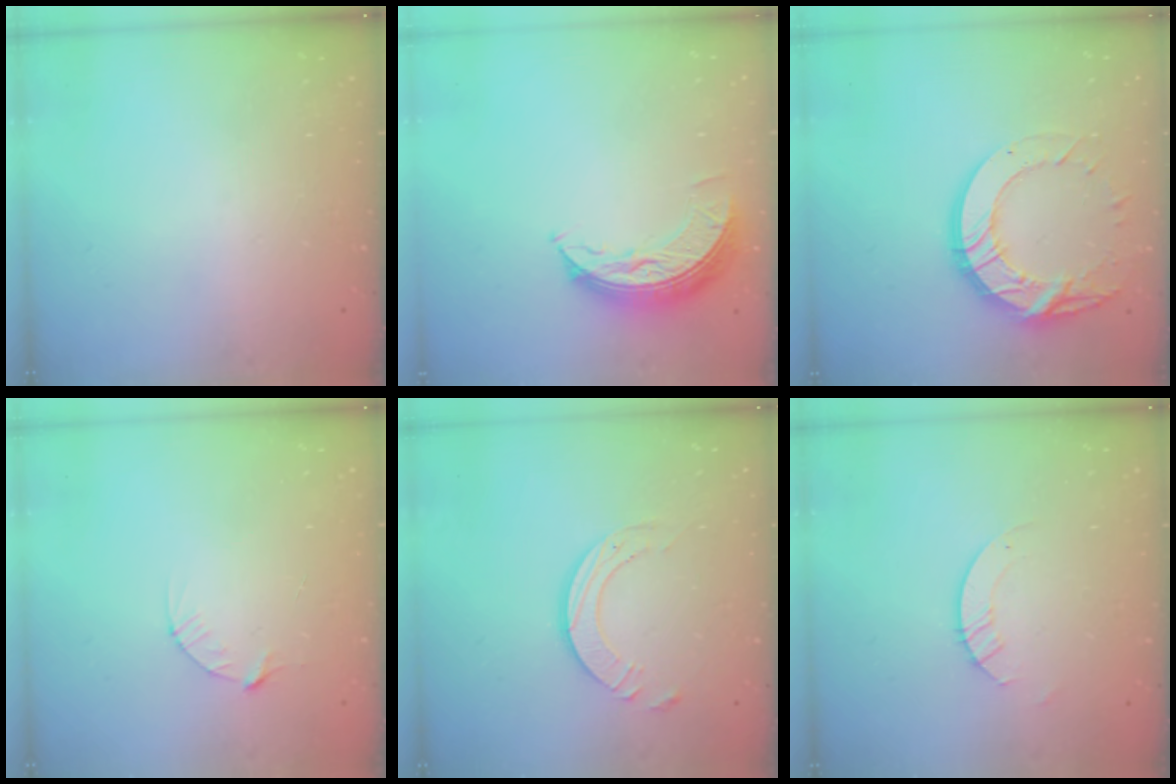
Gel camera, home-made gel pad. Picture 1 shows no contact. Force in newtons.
{"total": 7.9, "press": 7.9, "slide": 0.6}
{"total": 15.8, "press": 15.8, "slide": 1.1}
{"total": 3.2, "press": 3.2, "slide": 0.3}
{"total": 8.8, "press": 8.7, "slide": 0.9}
{"total": 2.9, "press": 2.9, "slide": 0.3}